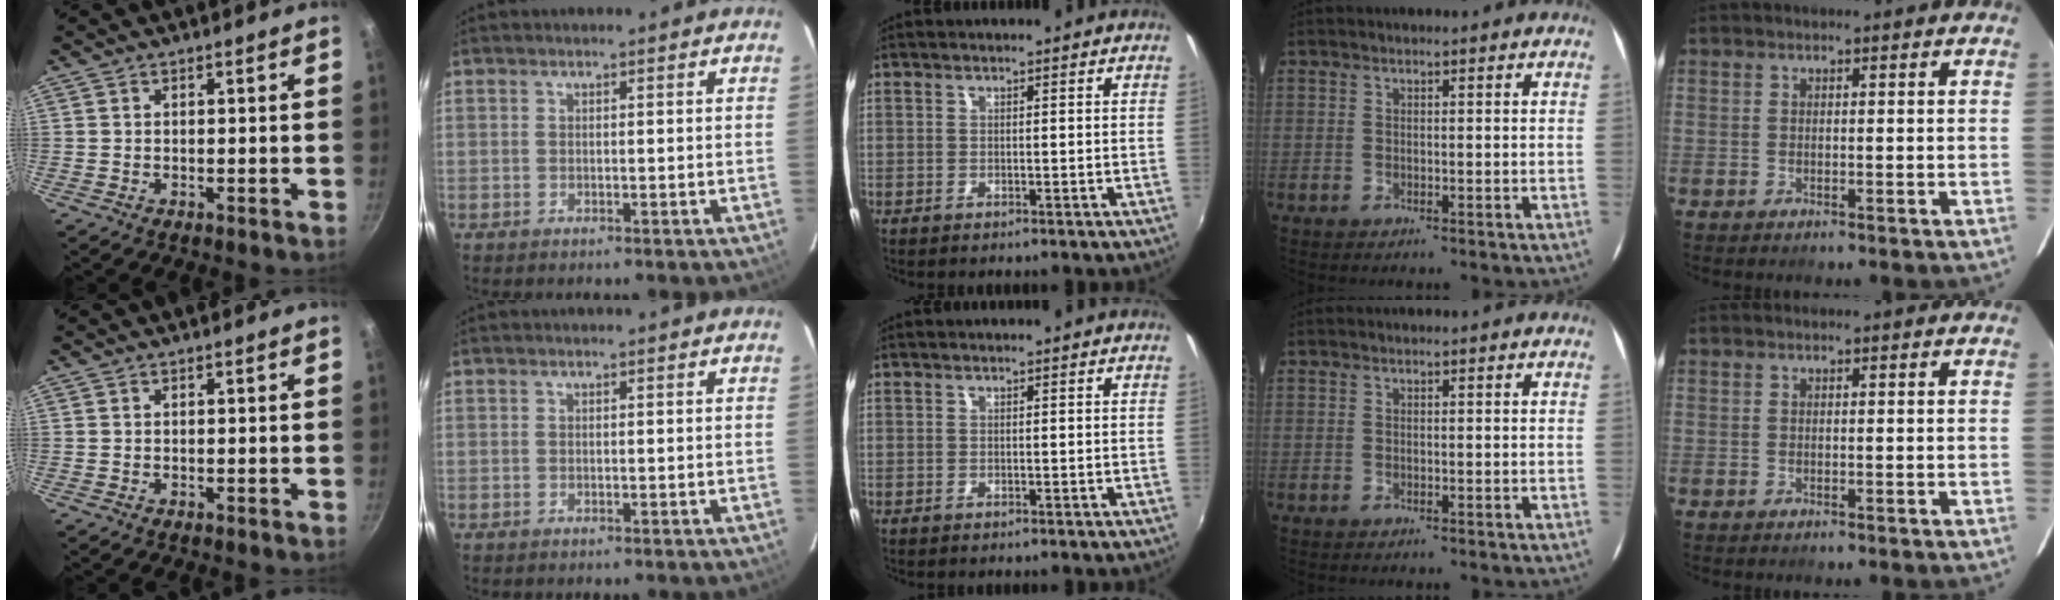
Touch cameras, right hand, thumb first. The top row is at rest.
{}